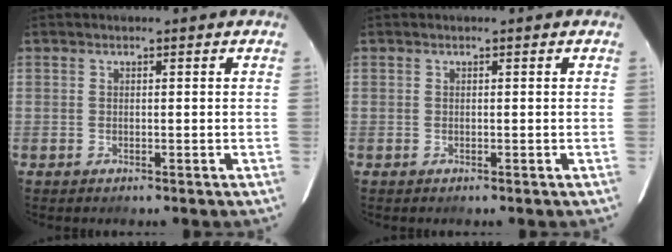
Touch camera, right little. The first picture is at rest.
{"total": 0.0}